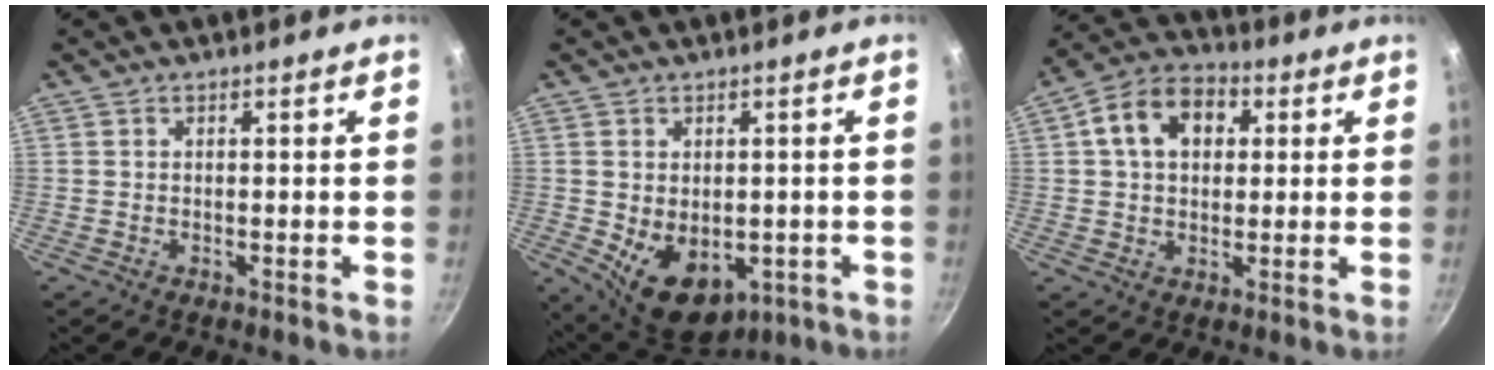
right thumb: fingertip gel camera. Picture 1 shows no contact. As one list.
[{"total": 11.3, "force": [-2.2, 7.7, 7.9], "torque": [-0.094, -0.012, -0.007]}, {"total": 11.3, "force": [2.8, 8.1, 7.3], "torque": [-0.101, 0.018, 0.032]}]